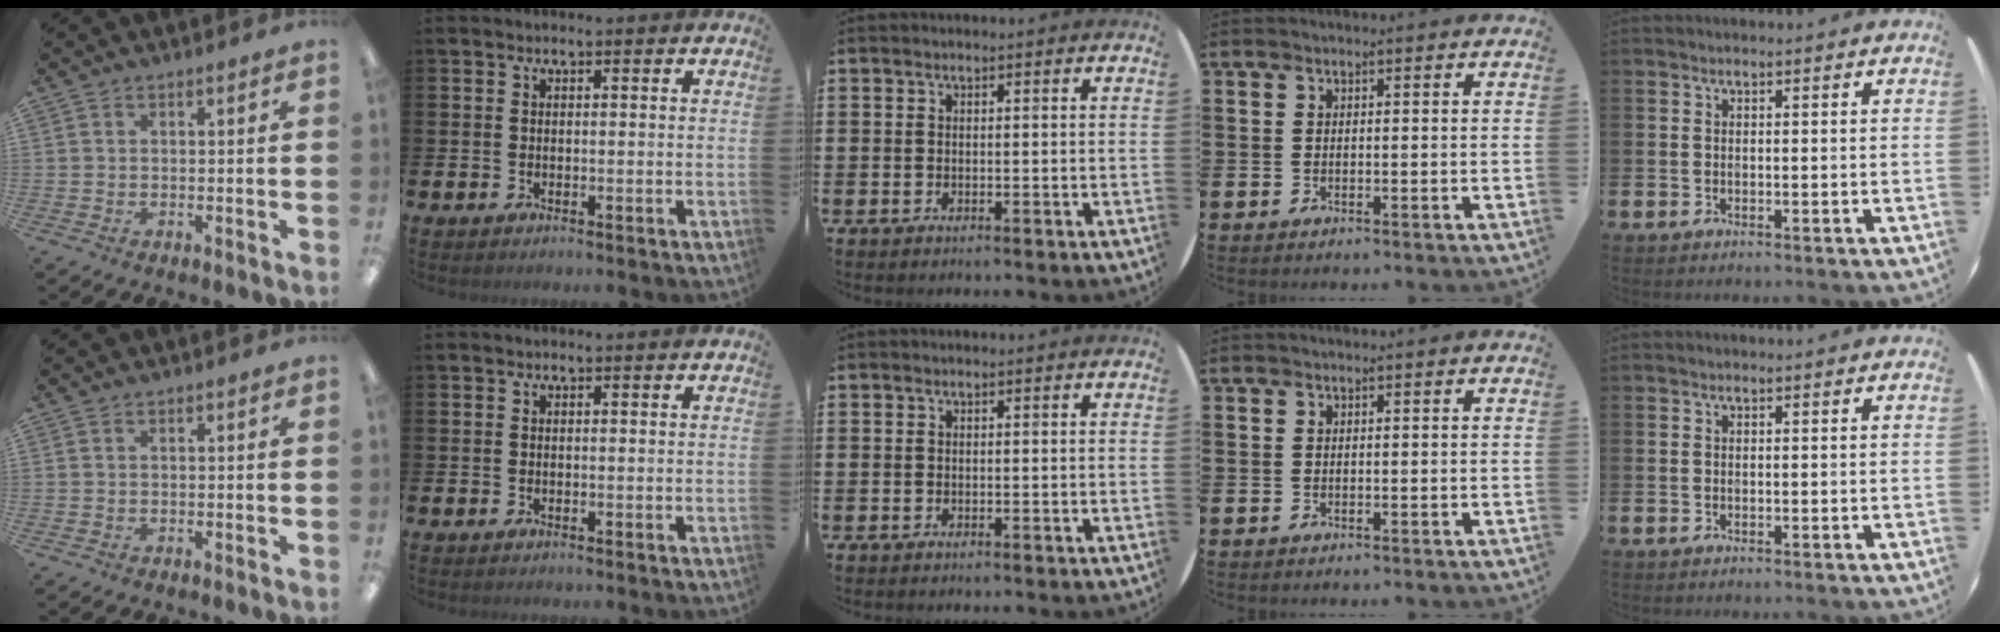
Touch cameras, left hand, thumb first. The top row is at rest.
{}